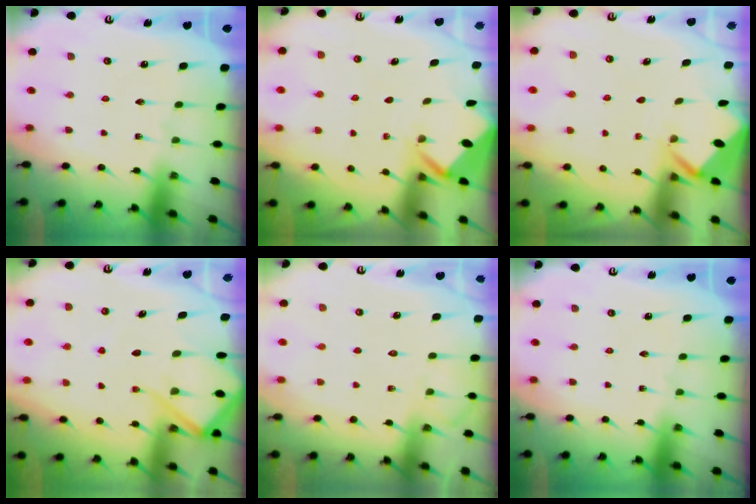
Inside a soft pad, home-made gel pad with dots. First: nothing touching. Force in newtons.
{"total": 2.5, "press": 2.5, "slide": 0.2}
{"total": 2.5, "press": 2.5, "slide": 0.2}
{"total": 9.7, "press": 9.6, "slide": 1.0}
{"total": 5.9, "press": 5.9, "slide": 0.7}
{"total": 0.0}